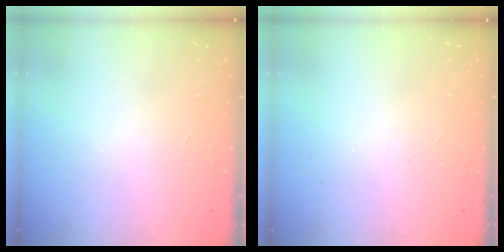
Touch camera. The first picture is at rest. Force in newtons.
{"total": 0.0}